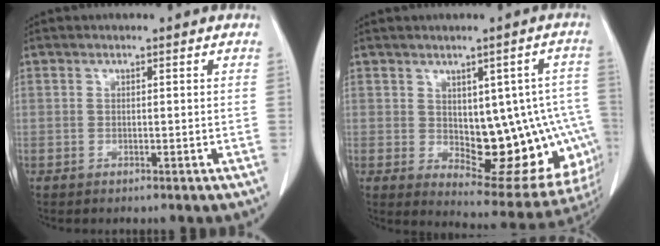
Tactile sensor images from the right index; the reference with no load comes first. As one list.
[{"total": 17.5, "force": [-1.5, 8.4, 15.2], "torque": [-0.134, 0.017, 0.009]}]